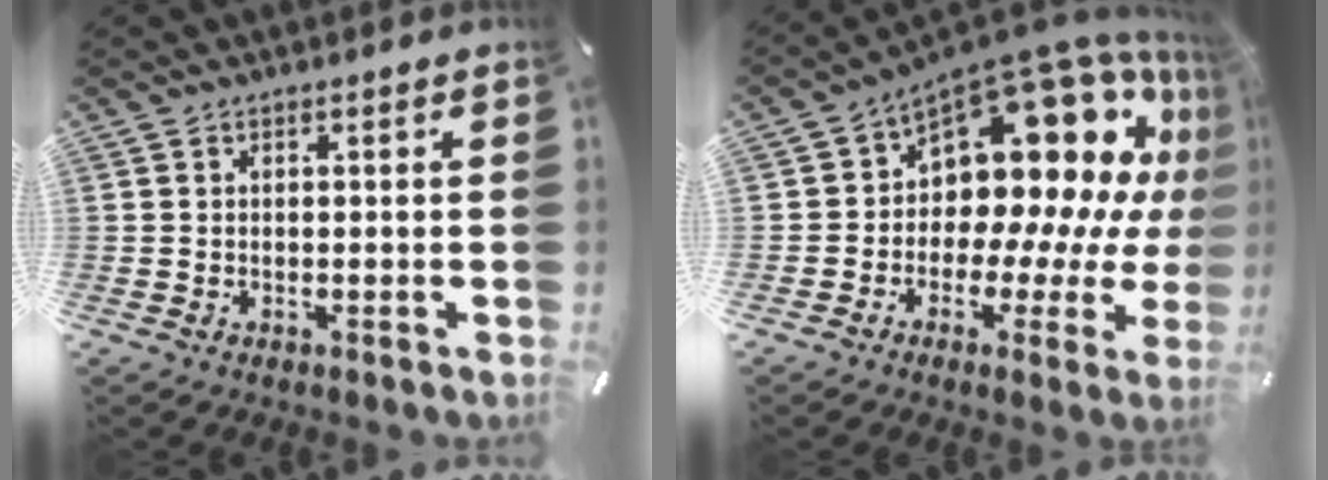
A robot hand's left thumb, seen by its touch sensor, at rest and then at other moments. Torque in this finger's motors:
{"motor_torque": [1.15, 1.05, 0.99, 0.56, 0.06]}